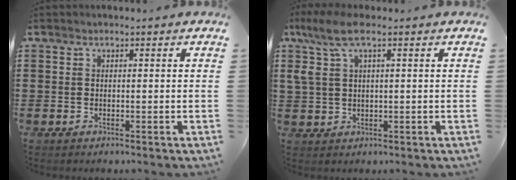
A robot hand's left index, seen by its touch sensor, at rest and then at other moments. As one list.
[{"total": 6.5, "force": [2.4, 2.1, 5.7], "torque": [-0.135, 0.001, 0.036]}]